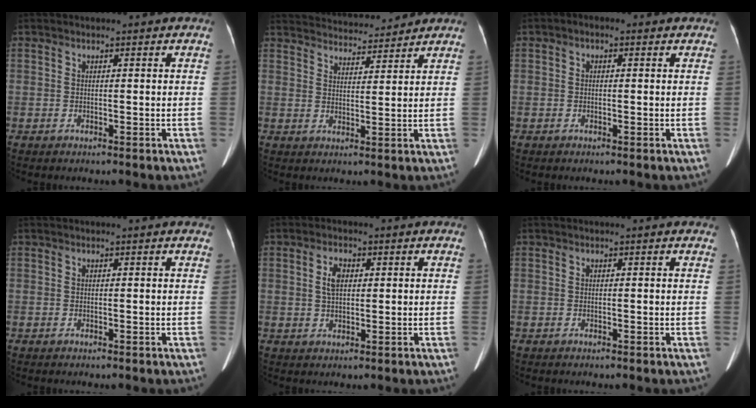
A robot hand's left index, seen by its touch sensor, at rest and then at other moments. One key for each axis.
{"total": 10.7, "fx": 10.3, "fy": 1.2, "fz": 2.3, "tx": -0.040, "ty": 0.019, "tz": 0.153}
{"total": 1.4, "fx": 0.4, "fy": 0.8, "fz": 1.1, "tx": -0.018, "ty": 0.008, "tz": -0.002}
{"total": 1.2, "fx": 1.2, "fy": 0.1, "fz": 0.4, "tx": -0.011, "ty": 0.003, "tz": 0.005}
{"total": 3.3, "fx": 0.8, "fy": 1.6, "fz": 2.7, "tx": -0.053, "ty": 0.010, "tz": 0.016}
{"total": 1.4, "fx": 1.3, "fy": 0.3, "fz": 0.5, "tx": -0.010, "ty": 0.002, "tz": 0.003}